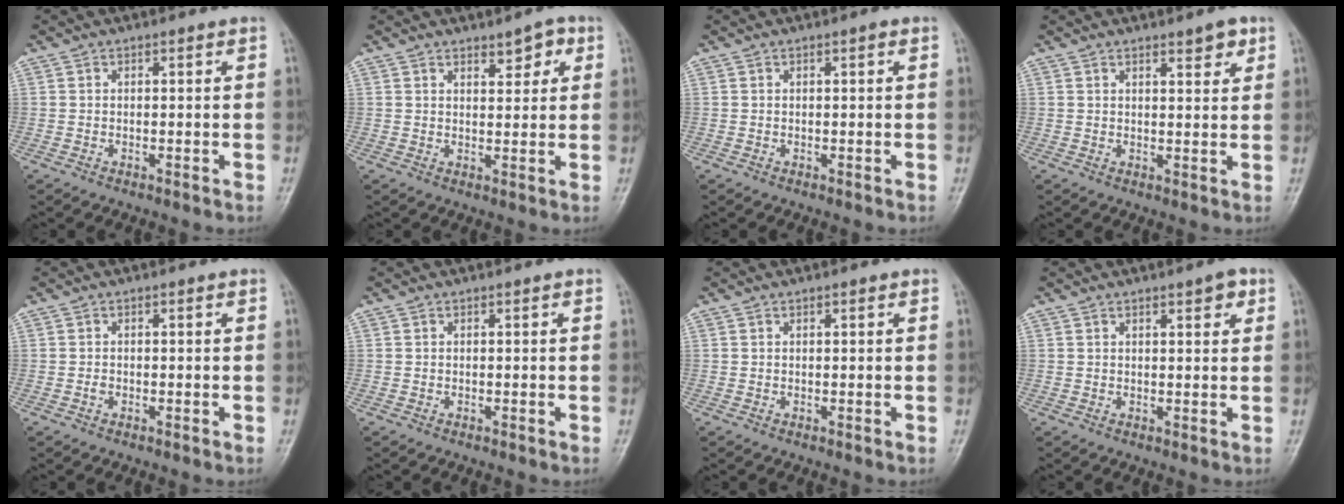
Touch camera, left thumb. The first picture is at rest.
{"total": 4.2, "force": [2.3, 2.0, 2.8], "torque": [-0.020, -0.011, 0.031]}
{"total": 0.6, "force": [0.2, 0.1, 0.5], "torque": [-0.009, 0.001, 0.001]}
{"total": 3.5, "force": [2.3, 1.1, 2.4], "torque": [-0.024, -0.013, 0.031]}
{"total": 0.7, "force": [-0.3, 0.5, 0.4], "torque": [-0.007, 0.001, -0.006]}
{"total": 0.0}
{"total": 0.6, "force": [0.3, 0.2, 0.4], "torque": [-0.007, -0.001, 0.004]}
{"total": 2.9, "force": [1.6, 0.9, 2.2], "torque": [-0.024, -0.007, 0.021]}